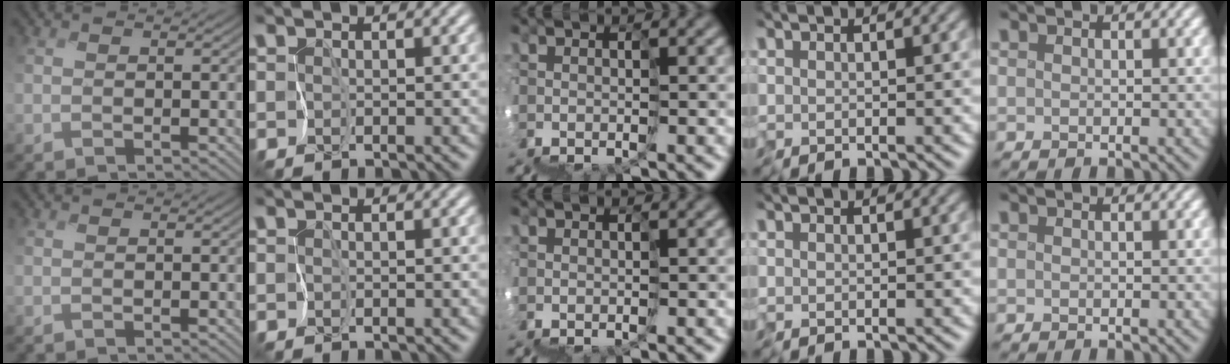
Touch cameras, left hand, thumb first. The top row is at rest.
{}